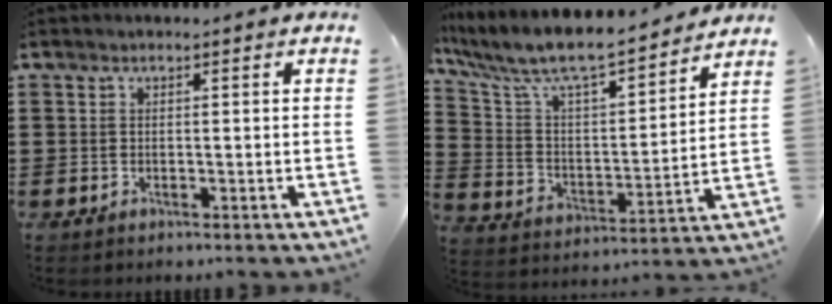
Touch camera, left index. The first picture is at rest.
{"total": 8.4, "force": [7.4, 1.4, 3.9], "torque": [-0.110, -0.056, 0.120]}